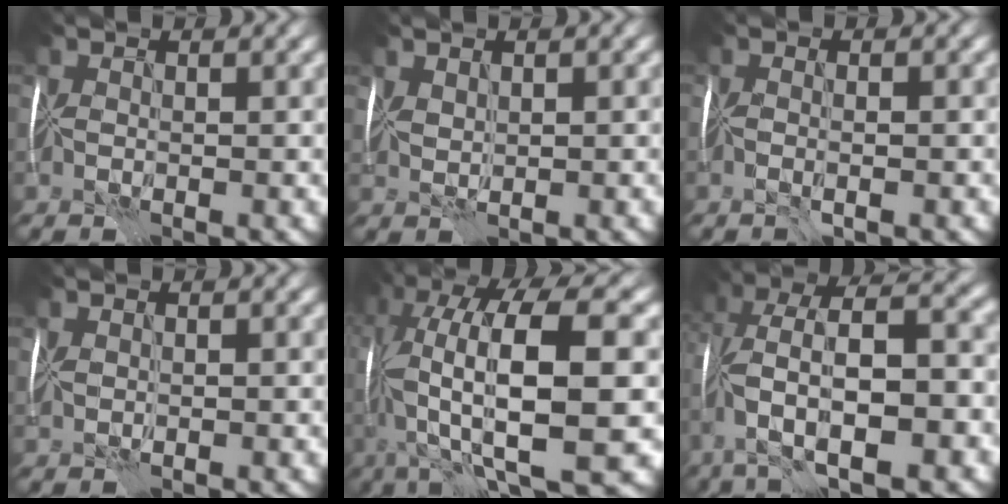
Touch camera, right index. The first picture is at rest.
{"total": 0.8, "force": [0.8, -0.1, 0.1], "torque": [-0.005, 0.001, 0.022]}
{"total": 1.0, "force": [-0.7, -0.5, 0.4], "torque": [0.006, 0.004, -0.011]}
{"total": 0.0}
{"total": 15.3, "force": [0.4, 5.4, 14.4], "torque": [-0.275, 0.023, 0.022]}
{"total": 11.0, "force": [-2.0, 4.1, 10.0], "torque": [-0.184, 0.016, -0.032]}